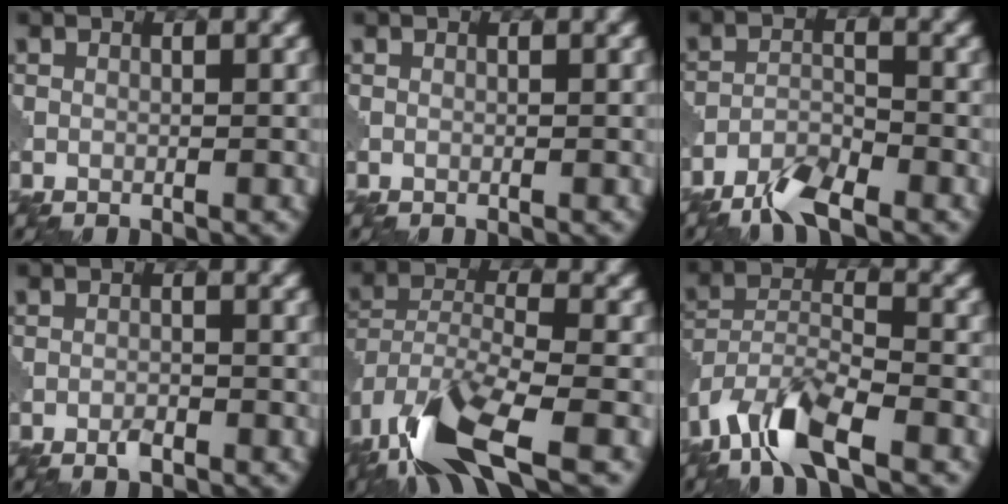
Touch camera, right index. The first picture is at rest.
{"total": 0.0}
{"total": 4.1, "force": [-3.4, 0.8, 2.1], "torque": [-0.044, -0.002, -0.075]}
{"total": 1.3, "force": [-0.9, 0.4, 0.8], "torque": [-0.016, -0.001, -0.019]}
{"total": 12.1, "force": [-7.4, 4.3, 8.6], "torque": [-0.175, -0.015, -0.145]}
{"total": 8.2, "force": [-5.8, 2.5, 5.2], "torque": [-0.096, -0.003, -0.119]}